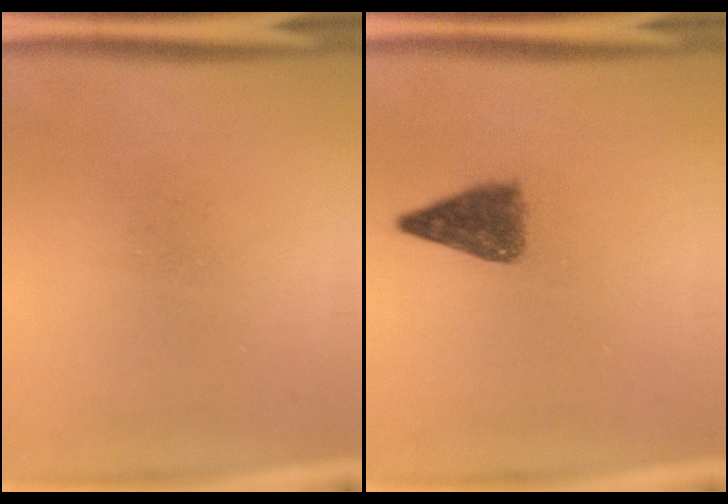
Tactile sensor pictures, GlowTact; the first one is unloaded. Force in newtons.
{"total": 4.7}